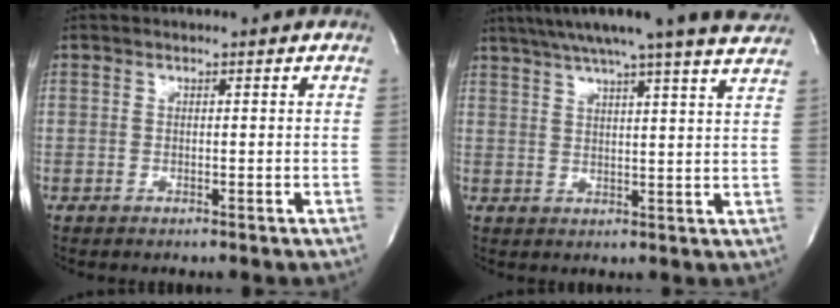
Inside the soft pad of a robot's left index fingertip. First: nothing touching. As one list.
[{"total": 19.6, "force": [17.2, -0.6, 9.3], "torque": [-0.157, -0.008, 0.217]}]